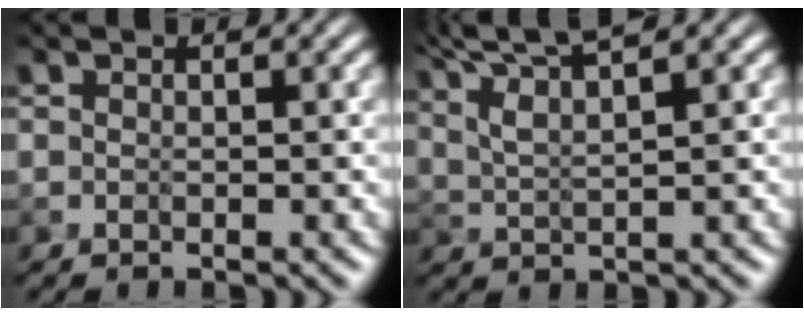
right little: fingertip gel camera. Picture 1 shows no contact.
{"total": 6.6, "force": [4.8, 1.3, 4.3], "torque": [-0.073, 0.026, 0.060]}